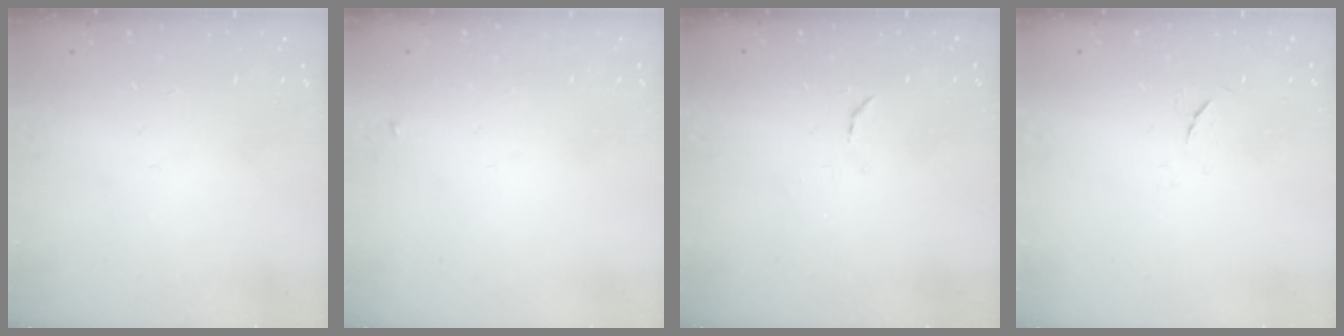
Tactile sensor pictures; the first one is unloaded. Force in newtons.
{"total": 2.3, "press": 2.3, "slide": 0.2}
{"total": 6.3, "press": 6.2, "slide": 0.6}
{"total": 3.6, "press": 3.6, "slide": 0.6}